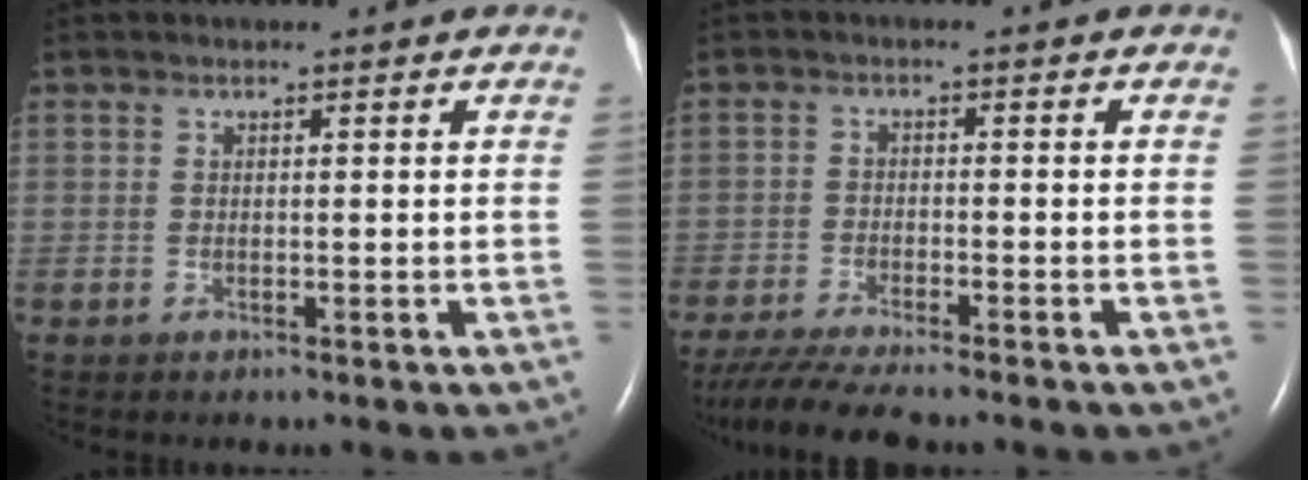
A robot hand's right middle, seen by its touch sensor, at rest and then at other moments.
{"total": 8.5, "force": [-7.3, 0.3, 4.3], "torque": [-0.071, -0.026, -0.124]}